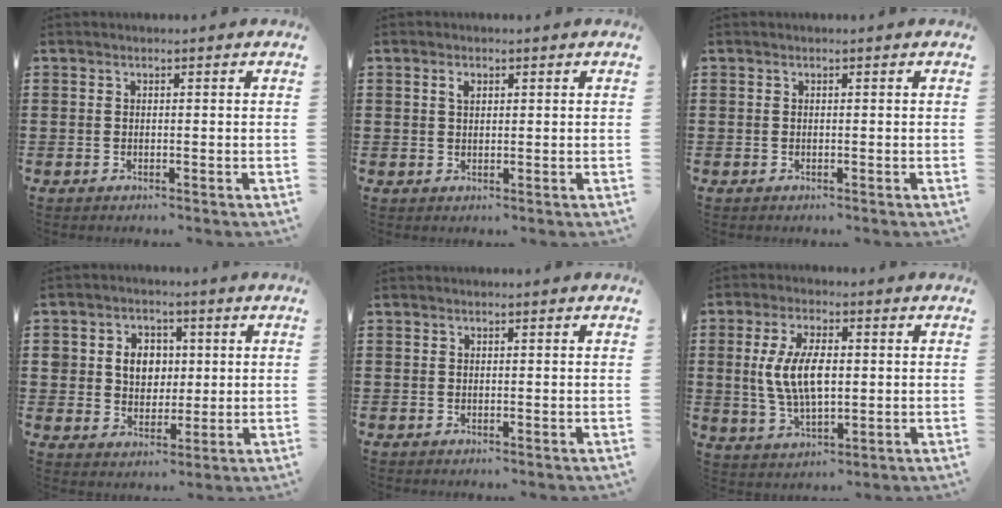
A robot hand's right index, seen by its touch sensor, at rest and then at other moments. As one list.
[{"total": 1.4, "force": [0.7, 0.7, 1.0], "torque": [-0.022, 0.004, 0.012]}, {"total": 0.0}, {"total": 5.7, "force": [0.9, 4.9, 2.6], "torque": [-0.056, 0.011, 0.009]}, {"total": 0.0}, {"total": 8.3, "force": [0.4, 3.6, 7.5], "torque": [-0.161, 0.005, 0.002]}]